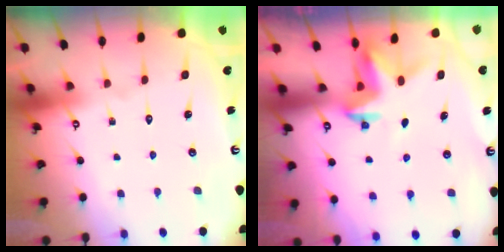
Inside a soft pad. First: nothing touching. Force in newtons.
{"total": 3.2, "press": 3.2, "slide": 0.3}